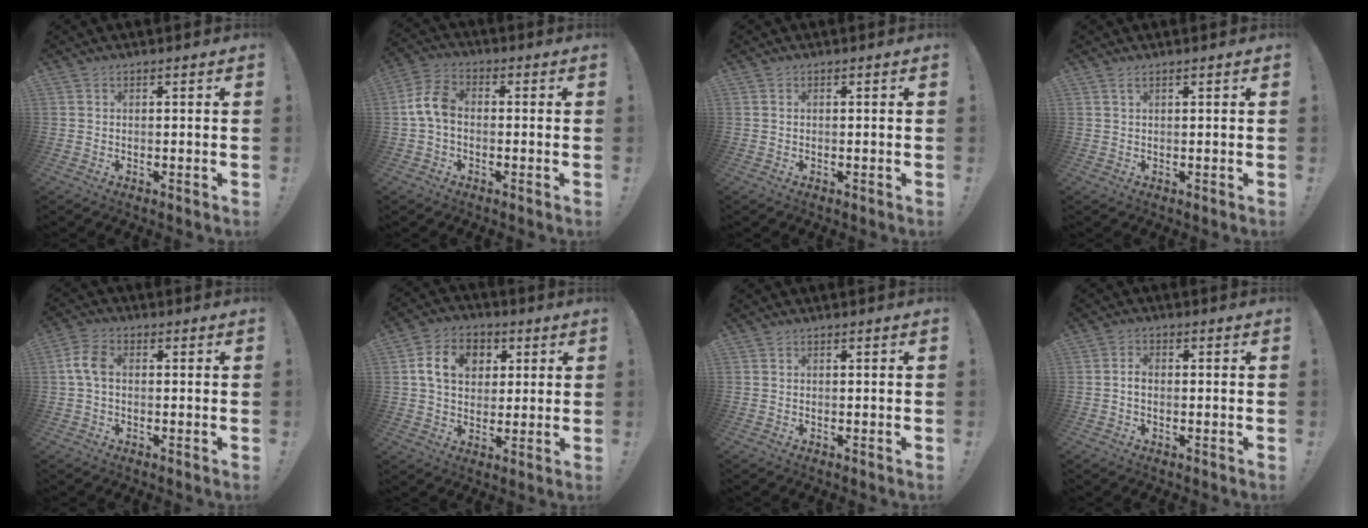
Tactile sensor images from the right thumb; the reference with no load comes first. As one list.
[{"total": 8.1, "force": [-0.5, 5.1, 6.3], "torque": [-0.129, 0.015, -0.004]}, {"total": 0.0}, {"total": 1.4, "force": [0.8, 0.2, 1.1], "torque": [-0.024, 0.001, 0.014]}, {"total": 6.0, "force": [0.2, 3.6, 4.8], "torque": [-0.101, 0.014, 0.006]}, {"total": 12.0, "force": [3.4, 9.4, 6.7], "torque": [-0.097, 0.004, 0.065]}, {"total": 0.0}, {"total": 1.7, "force": [-0.4, 1.2, 1.2], "torque": [-0.029, 0.009, -0.005]}]